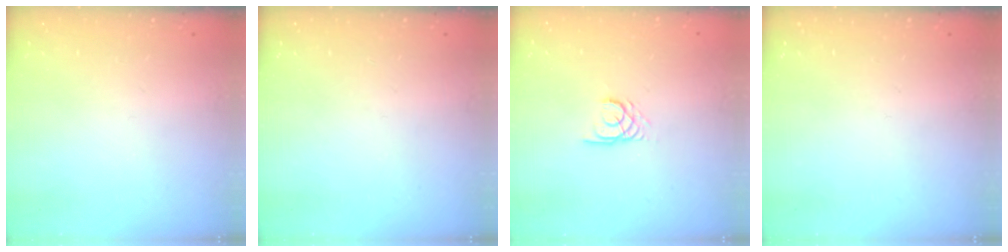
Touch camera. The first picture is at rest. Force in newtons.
{"total": 0.0}
{"total": 2.4, "press": 2.4, "slide": 0.2}
{"total": 0.0}